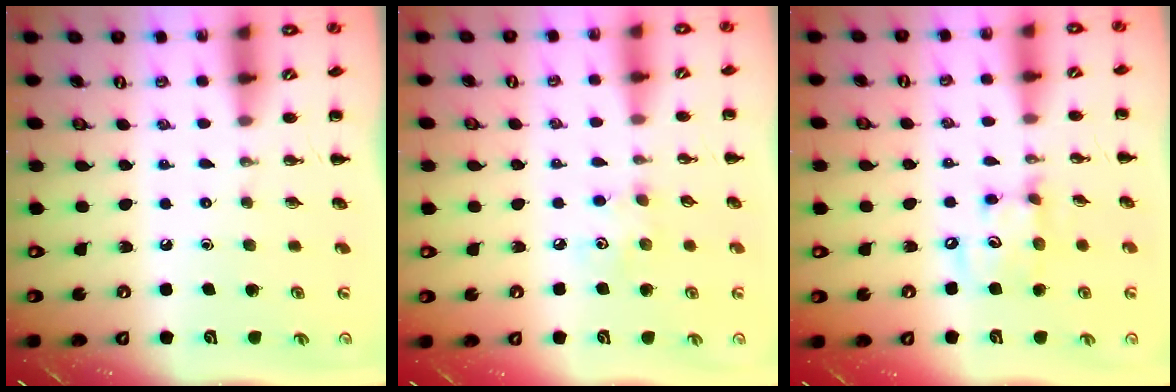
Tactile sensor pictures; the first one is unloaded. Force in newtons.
{"total": 3.7, "press": 3.5, "slide": 0.9}
{"total": 8.1, "press": 8.1, "slide": 1.0}